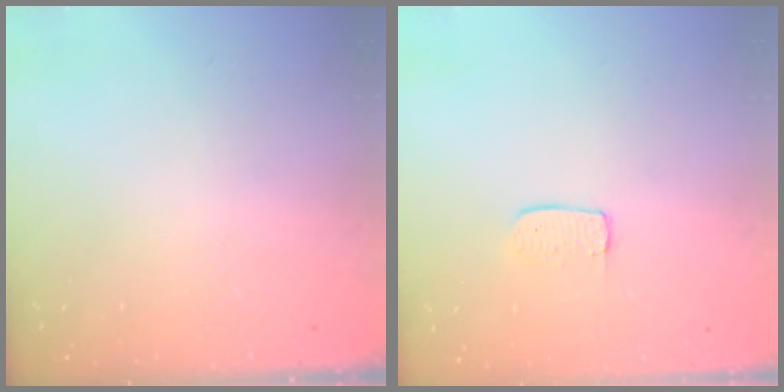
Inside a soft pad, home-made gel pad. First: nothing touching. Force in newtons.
{"total": 5.0, "press": 5.0, "slide": 0.3}